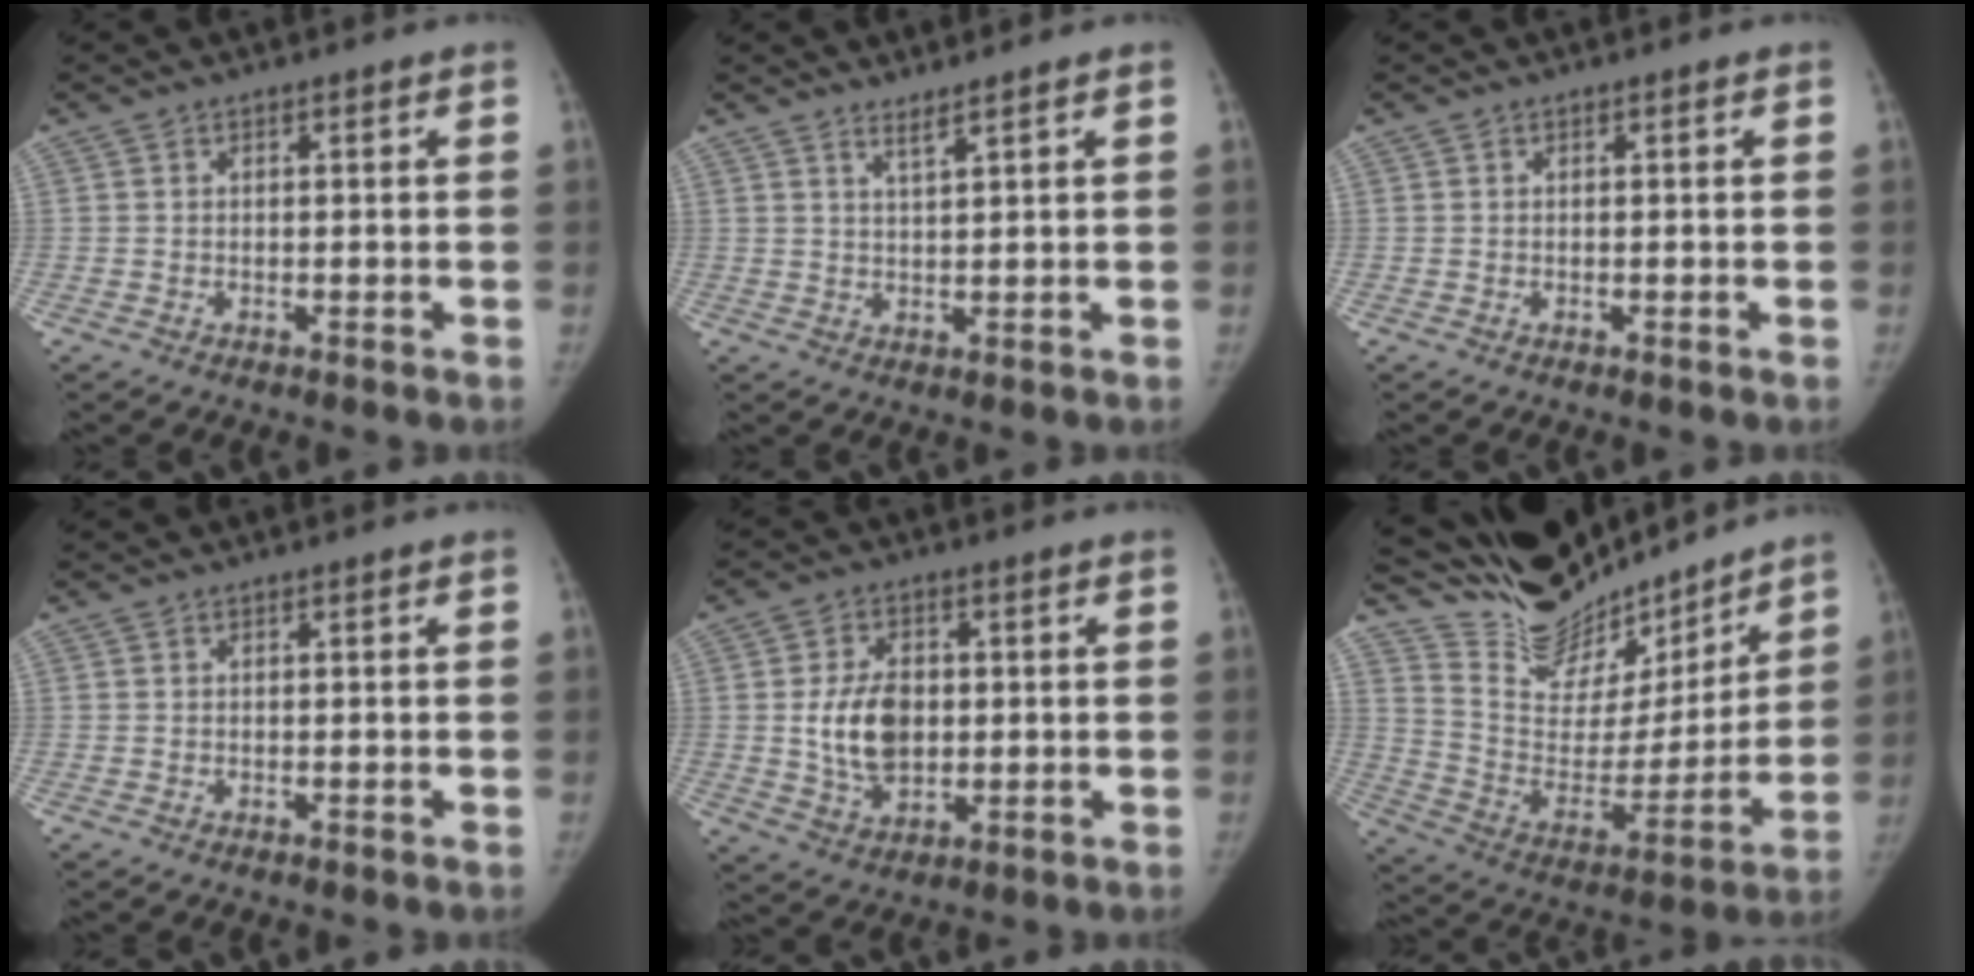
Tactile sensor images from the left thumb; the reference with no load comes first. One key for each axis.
{"total": 1.5, "fx": 1.3, "fy": -0.1, "fz": 0.7, "tx": -0.010, "ty": -0.014, "tz": 0.026}
{"total": 0.0}
{"total": 0.0}
{"total": 10.0, "fx": 0.4, "fy": 6.7, "fz": 7.4, "tx": -0.116, "ty": -0.006, "tz": 0.014}
{"total": 23.5, "fx": 20.9, "fy": 7.8, "fz": 7.3, "tx": -0.084, "ty": -0.119, "tz": 0.347}